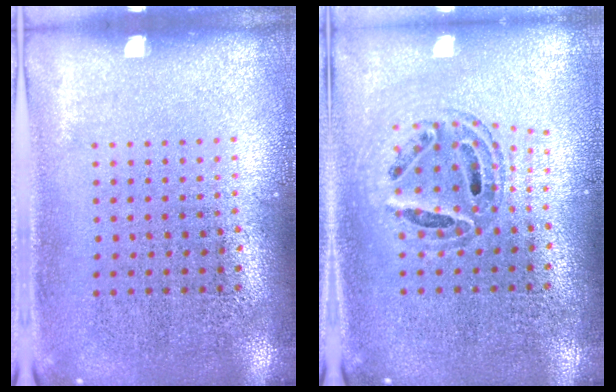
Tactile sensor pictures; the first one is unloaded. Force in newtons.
{"total": 0.8, "press": 0.7, "slide": 0.1}